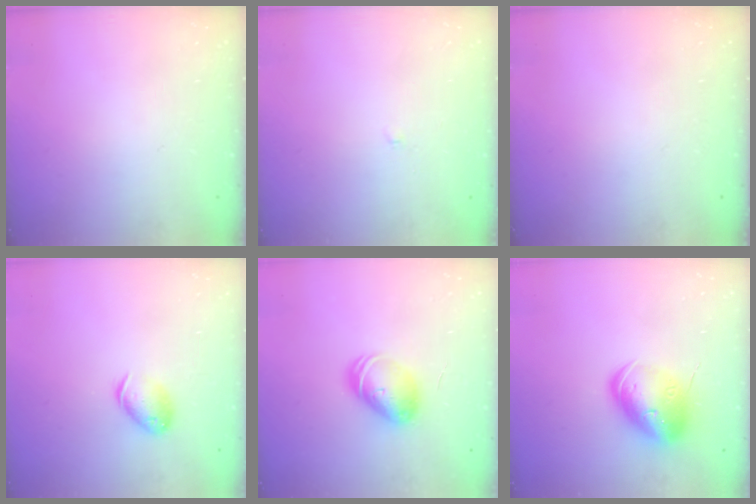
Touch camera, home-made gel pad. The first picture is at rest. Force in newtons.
{"total": 1.9, "press": 1.9, "slide": 0.2}
{"total": 0.0}
{"total": 9.7, "press": 9.6, "slide": 1.2}
{"total": 8.2, "press": 8.2, "slide": 0.4}
{"total": 14.6, "press": 14.4, "slide": 2.4}